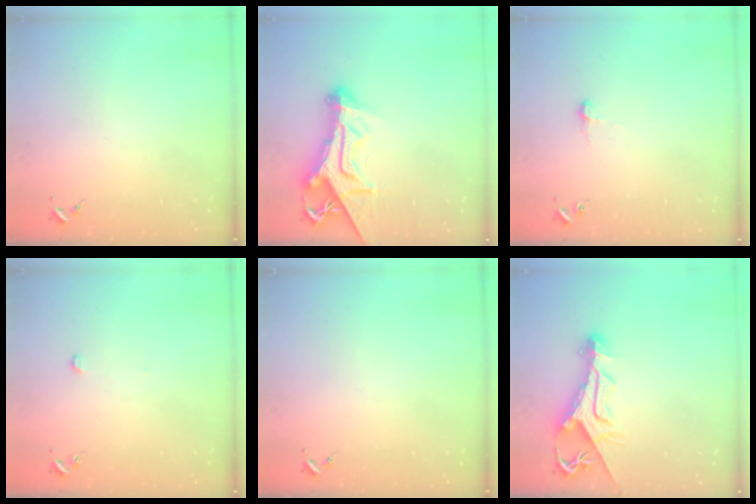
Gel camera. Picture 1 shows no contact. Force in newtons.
{"total": 15.9, "press": 15.8, "slide": 1.8}
{"total": 5.6, "press": 5.6, "slide": 0.5}
{"total": 2.4, "press": 2.4, "slide": 0.0}
{"total": 0.0}
{"total": 11.9, "press": 11.8, "slide": 1.3}